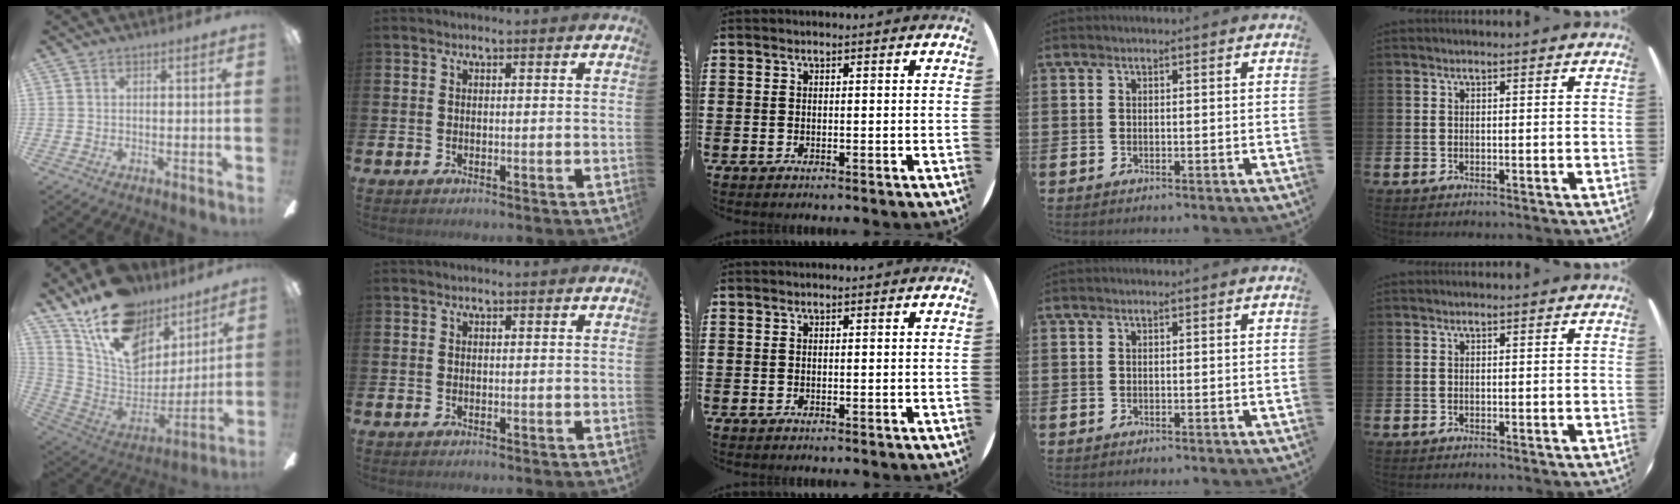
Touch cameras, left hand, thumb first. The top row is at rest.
{"thumb": {"total": 19.6, "force": [12.7, 11.3, 9.8], "torque": [-0.177, -0.076, 0.233]}}